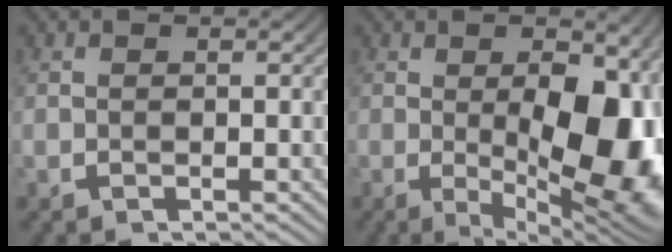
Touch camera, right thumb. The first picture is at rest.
{"total": 13.2, "force": [-1.9, 6.6, 11.3], "torque": [-0.175, -0.041, -0.007]}